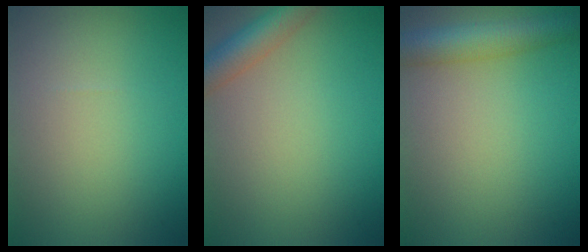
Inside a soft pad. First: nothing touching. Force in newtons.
{"total": 3.9, "press": 3.9, "slide": 0.3}
{"total": 5.0, "press": 5.0, "slide": 0.2}